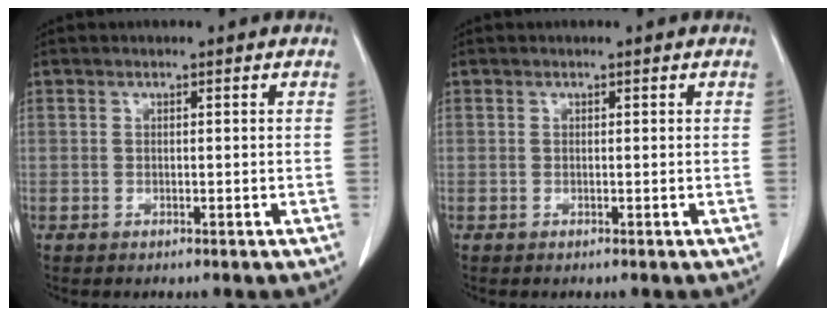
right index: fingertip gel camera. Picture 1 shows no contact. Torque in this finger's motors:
{"motor_torque": [0.14, 0.00, -0.01, 0.00]}